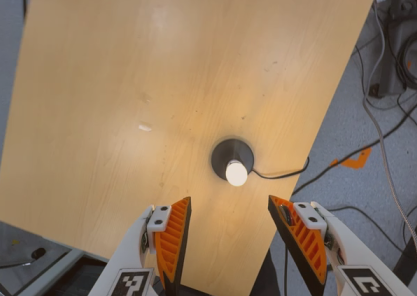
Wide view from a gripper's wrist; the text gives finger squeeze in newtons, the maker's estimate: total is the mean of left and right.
{"total": 0.0}